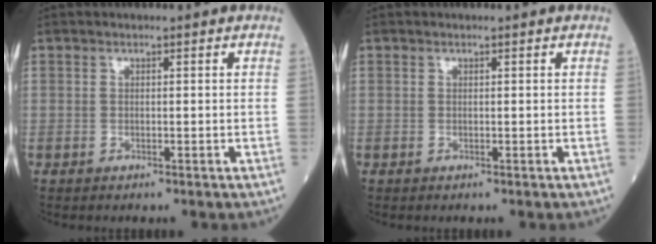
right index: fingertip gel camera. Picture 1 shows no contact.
{"total": 0.0}